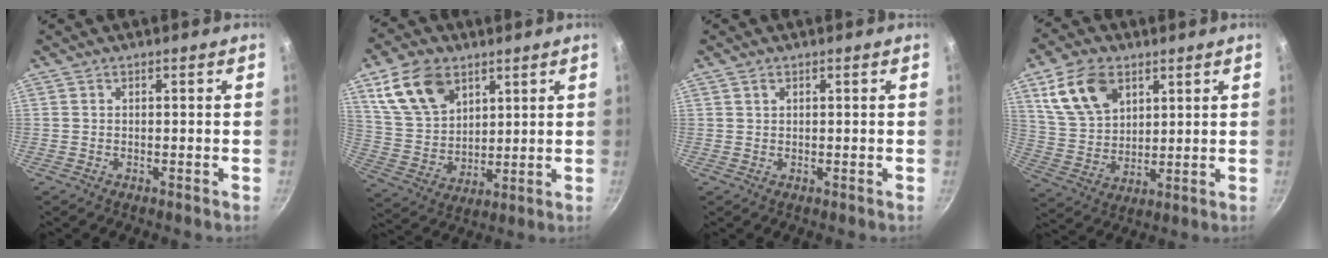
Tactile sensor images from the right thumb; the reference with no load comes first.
{"total": 14.8, "force": [7.3, 9.9, 8.1], "torque": [-0.130, -0.022, 0.153]}
{"total": 1.0, "force": [0.6, 0.7, 0.5], "torque": [-0.008, 0.003, 0.010]}
{"total": 13.4, "force": [6.2, 8.7, 8.0], "torque": [-0.134, -0.015, 0.129]}